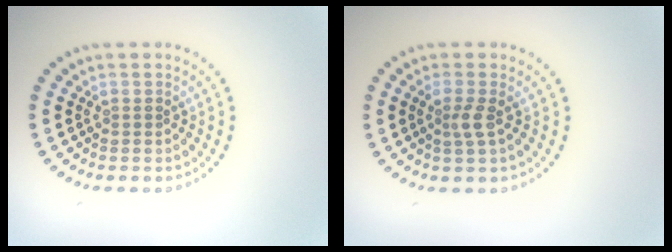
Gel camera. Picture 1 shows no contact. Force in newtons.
{"total": 1.6, "press": 1.3, "slide": 1.0}